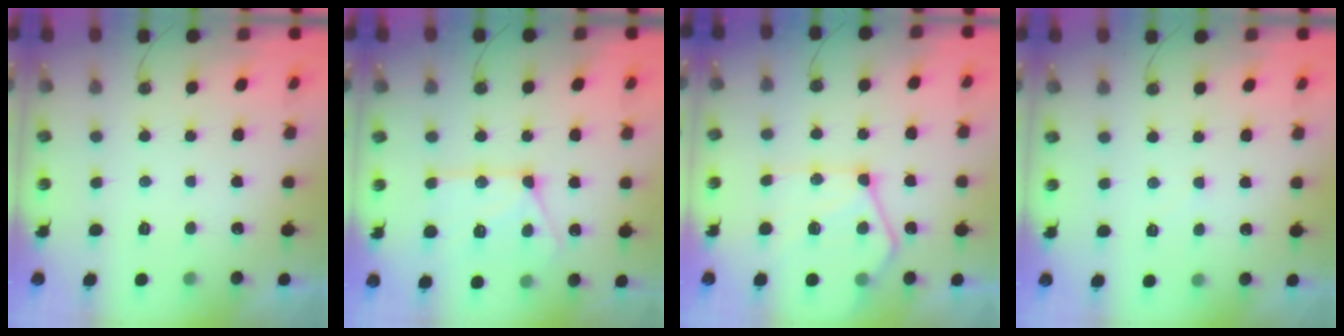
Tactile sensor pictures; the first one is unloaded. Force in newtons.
{"total": 15.6, "press": 15.5, "slide": 1.8}
{"total": 17.4, "press": 17.3, "slide": 1.8}
{"total": 4.6, "press": 4.6, "slide": 0.7}